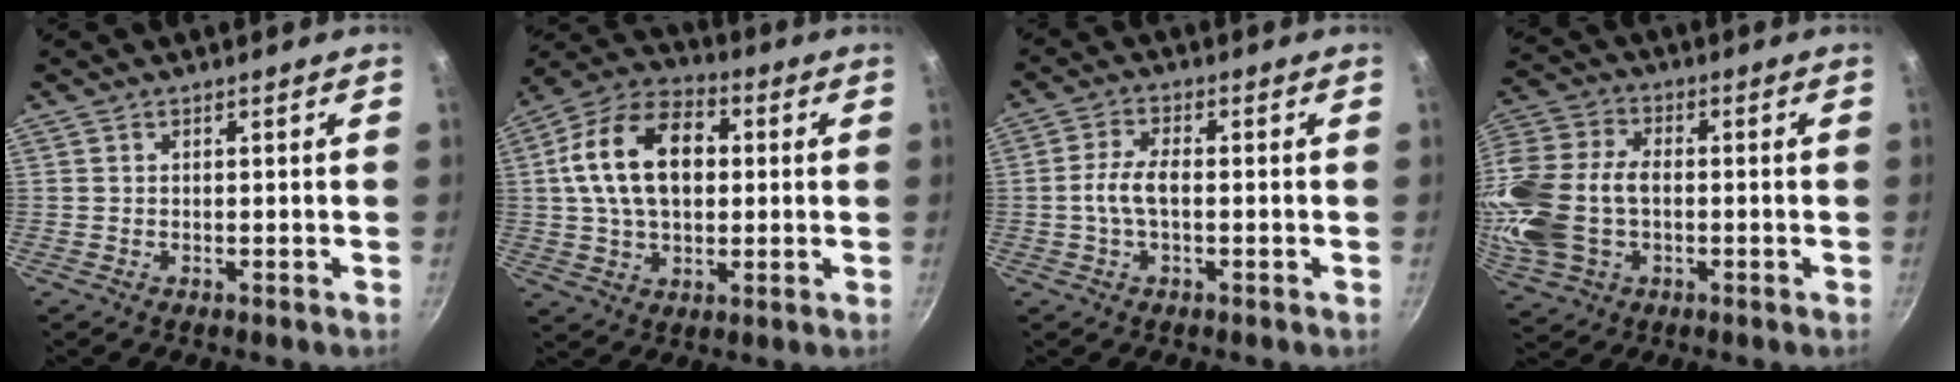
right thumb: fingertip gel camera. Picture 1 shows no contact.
{"total": 17.4, "force": [2.5, 11.3, 13.0], "torque": [-0.201, 0.024, 0.029]}
{"total": 5.4, "force": [-0.6, 2.5, 4.7], "torque": [-0.097, 0.018, -0.017]}
{"total": 19.2, "force": [-1.8, 13.1, 13.9], "torque": [-0.307, 0.035, -0.032]}